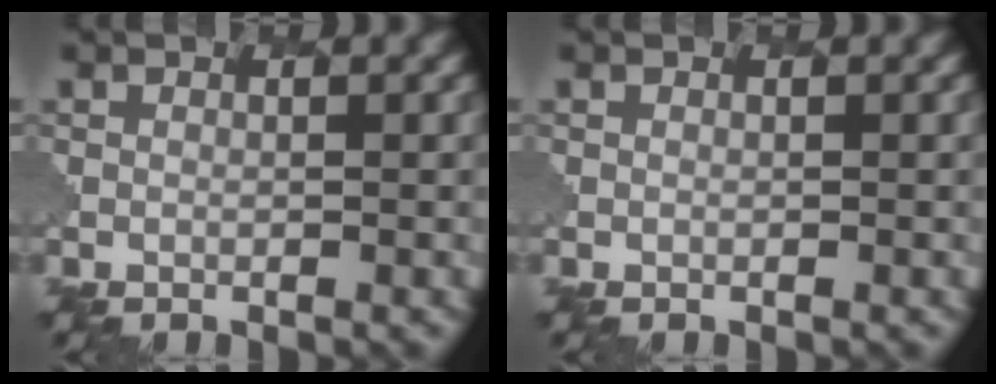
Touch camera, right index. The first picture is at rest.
{"total": 0.0}